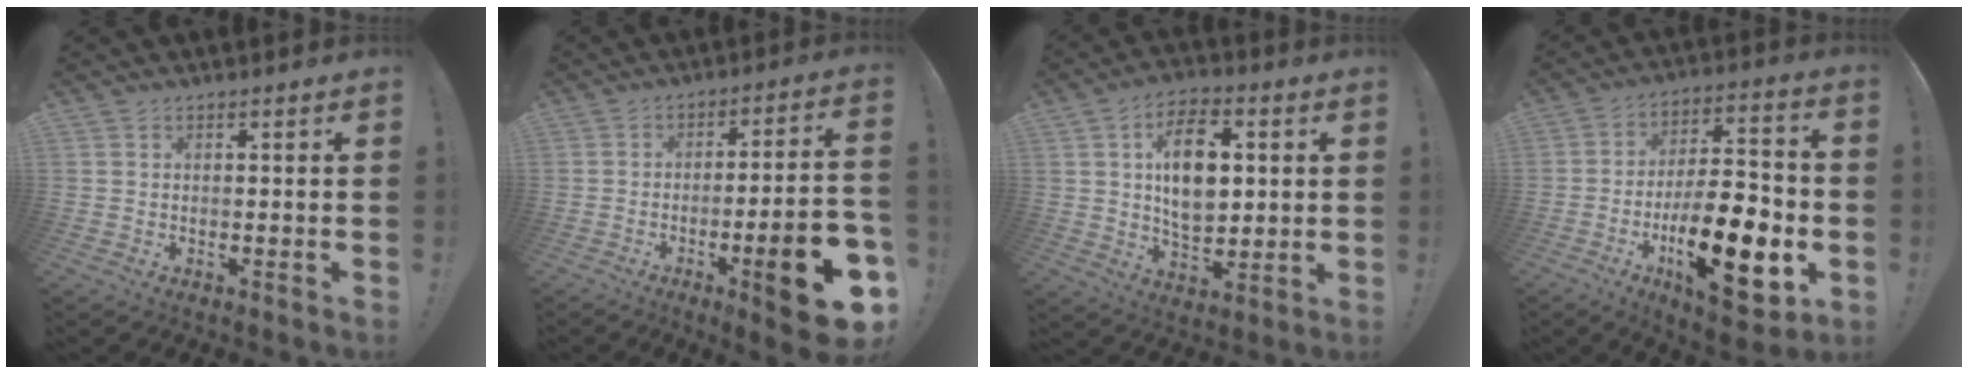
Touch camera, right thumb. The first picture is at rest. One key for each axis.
{"total": 17.0, "fx": -6.5, "fy": 3.3, "fz": 15.4, "tx": -0.199, "ty": 0.027, "tz": -0.089}
{"total": 15.0, "fx": 3.0, "fy": 9.4, "fz": 11.3, "tx": -0.179, "ty": 0.010, "tz": 0.053}
{"total": 23.6, "fx": -7.3, "fy": 10.0, "fz": 20.0, "tx": -0.319, "ty": 0.040, "tz": -0.107}